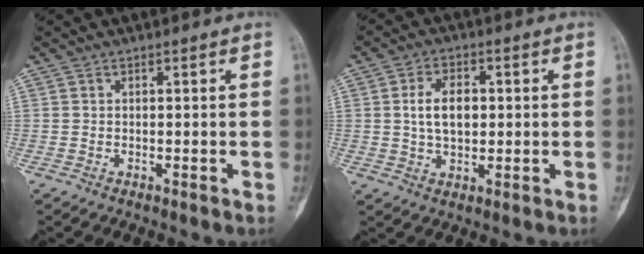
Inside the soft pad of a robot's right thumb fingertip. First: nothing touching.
{"total": 7.3, "force": [0.8, 4.5, 5.7], "torque": [-0.087, 0.005, 0.014]}